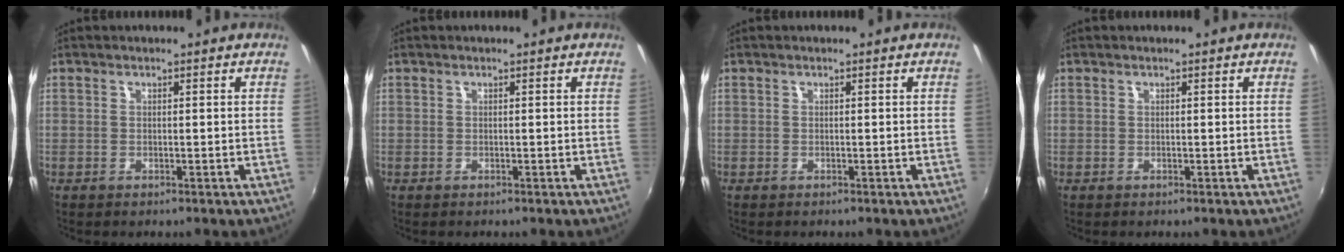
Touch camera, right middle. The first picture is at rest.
{"total": 0.0}
{"total": 0.0}
{"total": 0.0}